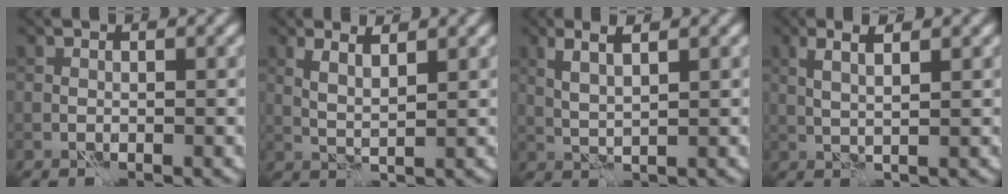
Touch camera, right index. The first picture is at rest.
{"total": 2.4, "force": [1.4, 0.5, 1.9], "torque": [-0.040, -0.003, 0.028]}
{"total": 2.6, "force": [1.3, 0.4, 2.2], "torque": [-0.049, 0.000, 0.029]}
{"total": 2.6, "force": [1.1, 0.4, 2.3], "torque": [-0.039, 0.002, 0.021]}